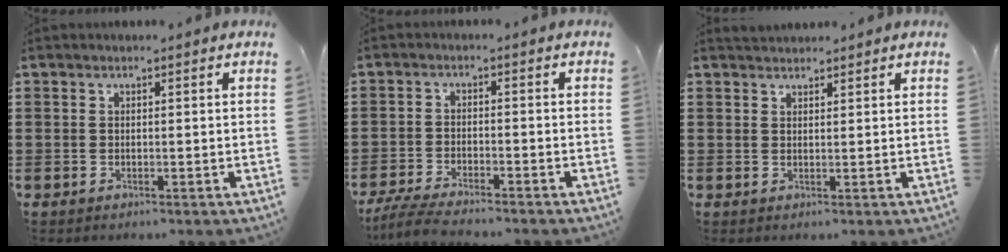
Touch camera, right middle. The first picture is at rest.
{"total": 4.6, "force": [-4.2, 0.3, 1.8], "torque": [-0.050, -0.013, -0.086]}
{"total": 1.7, "force": [1.6, 0.2, -0.1], "torque": [-0.003, 0.003, 0.033]}